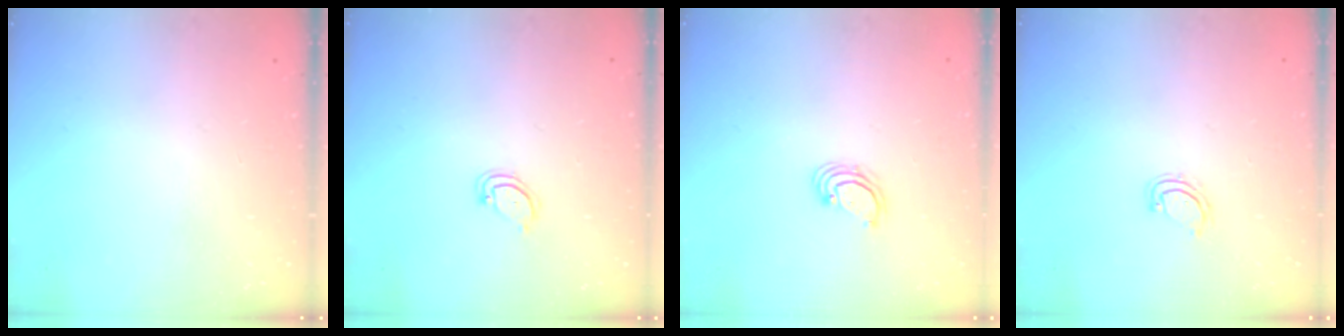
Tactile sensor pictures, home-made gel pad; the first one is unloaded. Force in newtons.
{"total": 3.7, "press": 3.7, "slide": 0.4}
{"total": 2.8, "press": 2.8, "slide": 0.3}
{"total": 4.7, "press": 4.4, "slide": 1.6}